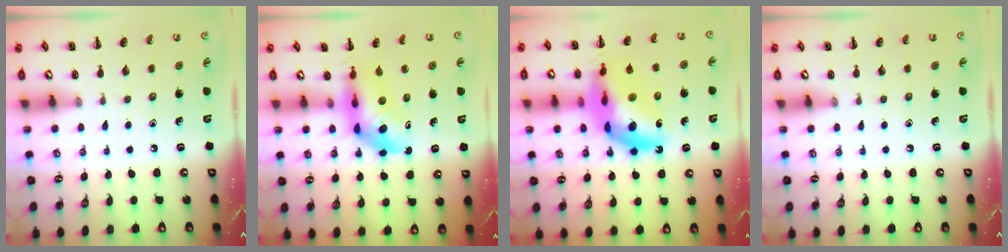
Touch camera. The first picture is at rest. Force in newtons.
{"total": 6.3, "press": 6.0, "slide": 1.6}
{"total": 19.5, "press": 18.8, "slide": 5.0}
{"total": 0.0}